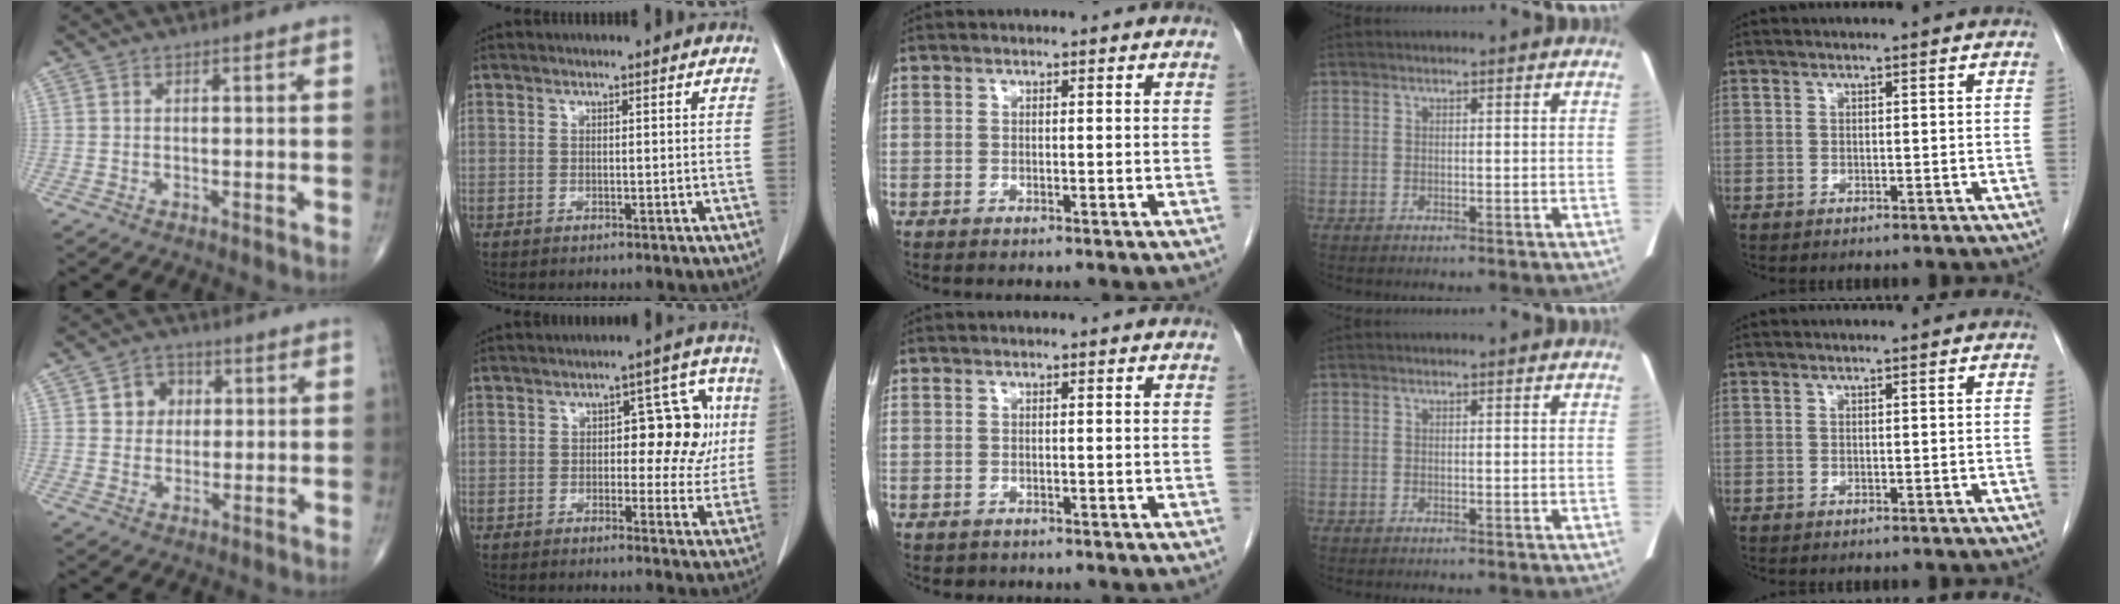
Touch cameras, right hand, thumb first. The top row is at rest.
{"thumb": {"total": 5.6, "force": [1.3, 4.9, 2.3], "torque": [-0.003, 0.002, 0.016]}, "index": {"total": 9.8, "force": [1.0, 4.8, 8.5], "torque": [-0.085, 0.034, 0.013]}, "middle": {"total": 0.5, "force": [-0.3, 0.4, 0.1], "torque": [-0.013, 0.003, -0.002]}}